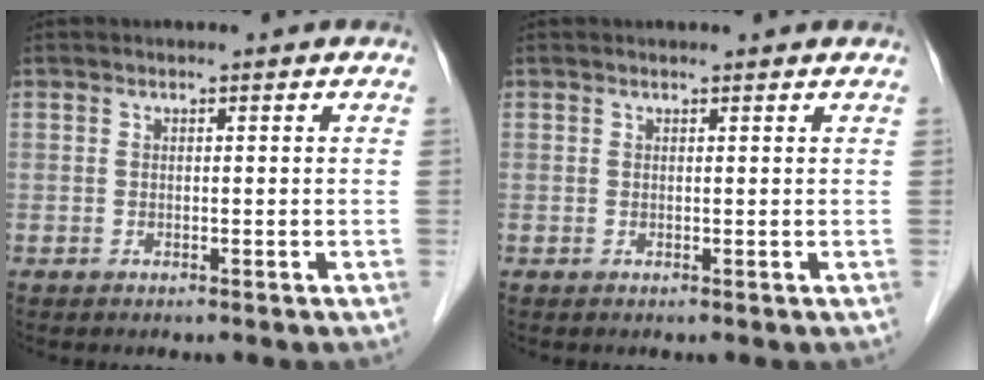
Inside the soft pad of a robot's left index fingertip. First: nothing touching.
{"total": 1.5, "force": [1.5, 0.1, 0.2], "torque": [-0.010, 0.008, 0.016]}